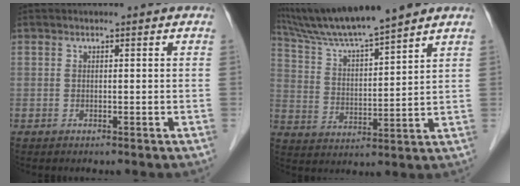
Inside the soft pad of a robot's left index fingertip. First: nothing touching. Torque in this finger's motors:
{"motor_torque": [-0.29, -0.89, 0.32, 0.11]}